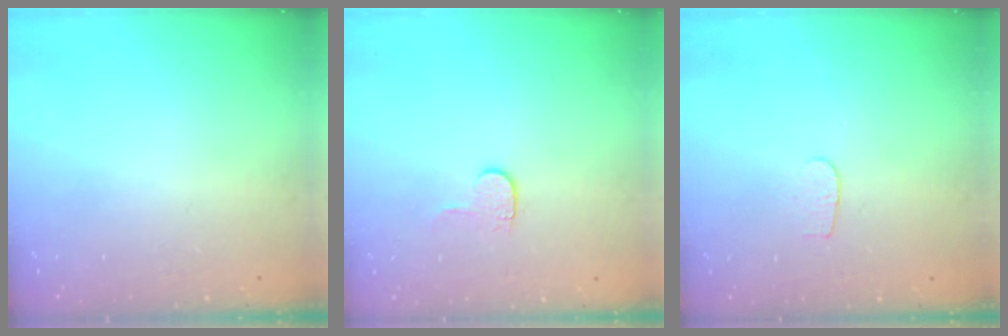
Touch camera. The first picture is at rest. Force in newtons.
{"total": 3.4, "press": 3.4, "slide": 0.4}
{"total": 3.7, "press": 3.6, "slide": 0.4}